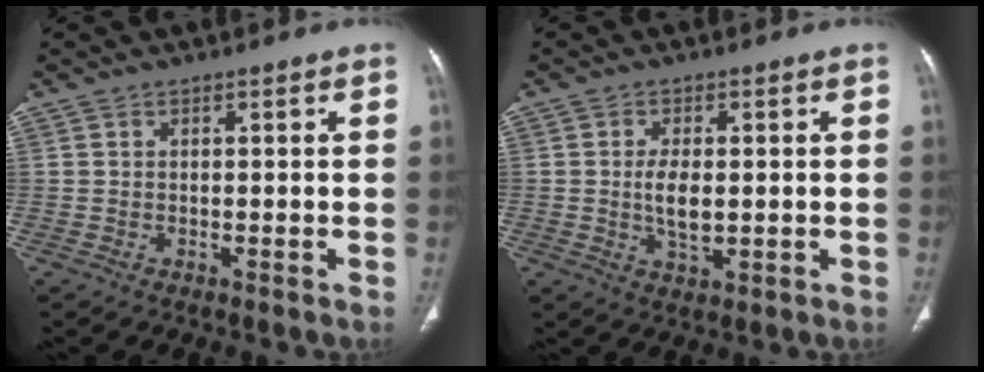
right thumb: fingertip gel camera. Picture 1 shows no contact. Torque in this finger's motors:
{"motor_torque": [3.37, 1.64, 1.35, -1.39, 0.32]}